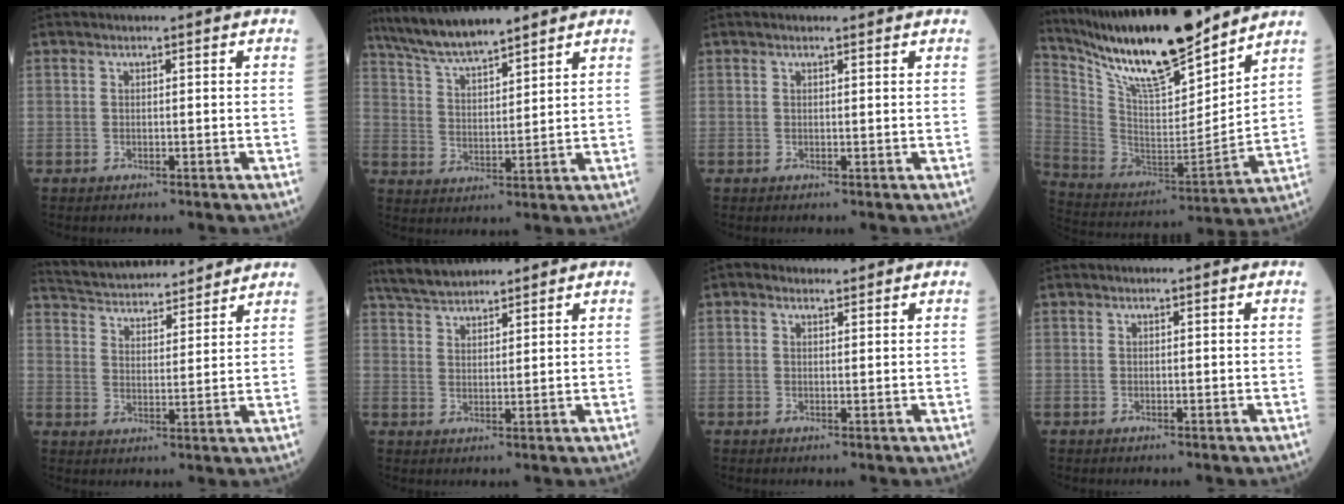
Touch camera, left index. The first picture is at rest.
{"total": 10.3, "force": [9.0, 1.2, 4.9], "torque": [-0.097, 0.017, 0.170]}
{"total": 1.0, "force": [0.9, 0.1, 0.5], "torque": [-0.010, 0.008, 0.014]}
{"total": 21.4, "force": [17.8, 2.8, 11.5], "torque": [-0.213, -0.013, 0.321]}
{"total": 16.3, "force": [15.3, 2.6, 4.8], "torque": [-0.084, 0.029, 0.236]}
{"total": 6.4, "force": [5.9, 1.1, 2.0], "torque": [-0.047, 0.026, 0.114]}
{"total": 1.4, "force": [1.0, 0.8, 0.5], "torque": [-0.016, 0.011, 0.014]}
{"total": 0.0}